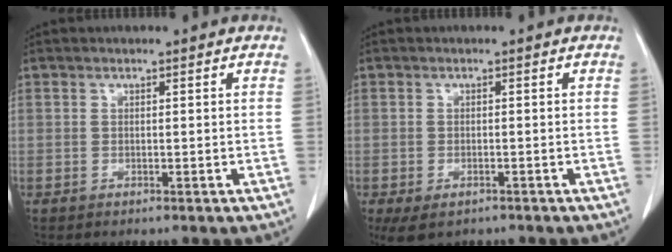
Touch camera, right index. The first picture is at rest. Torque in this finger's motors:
{"motor_torque": [0.59, -0.52, 0.20, 0.06]}